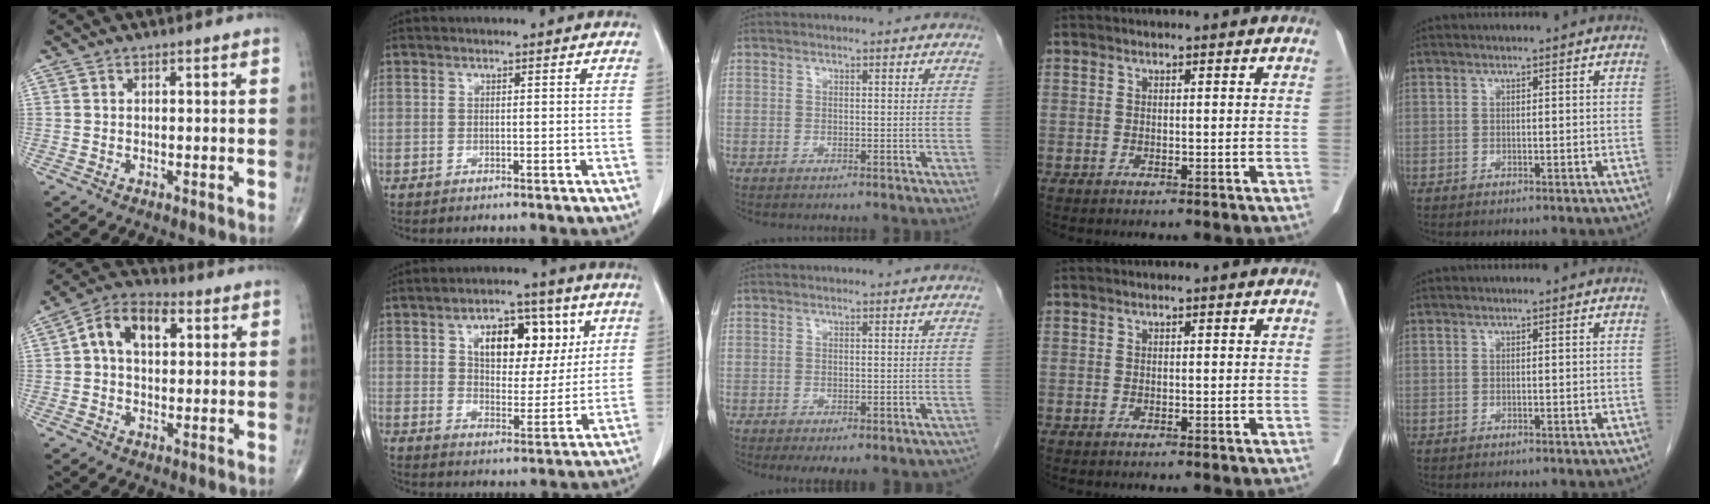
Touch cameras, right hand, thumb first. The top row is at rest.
{"thumb": {"total": 10.4, "force": [2.4, 6.8, 7.5], "torque": [-0.117, 0.024, 0.033]}, "index": {"total": 12.5, "force": [4.6, 7.1, 9.2], "torque": [-0.136, 0.024, 0.079]}, "middle": {"total": 8.5, "force": [-6.2, 3.3, 4.7], "torque": [-0.059, 0.004, -0.074]}}